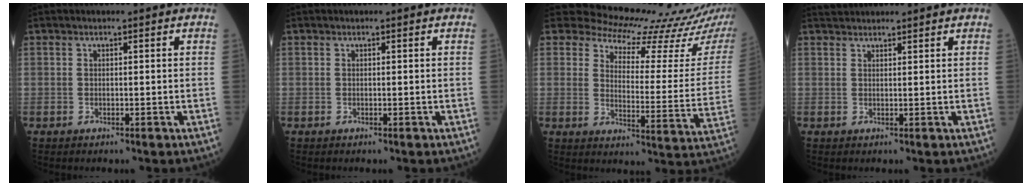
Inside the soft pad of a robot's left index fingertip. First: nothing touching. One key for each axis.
{"total": 0.0}
{"total": 15.4, "fx": 14.7, "fy": 1.8, "fz": 4.2, "tx": -0.063, "ty": -0.085, "tz": 0.164}
{"total": 3.6, "fx": 3.5, "fy": 0.1, "fz": 0.6, "tx": -0.011, "ty": 0.034, "tz": 0.058}